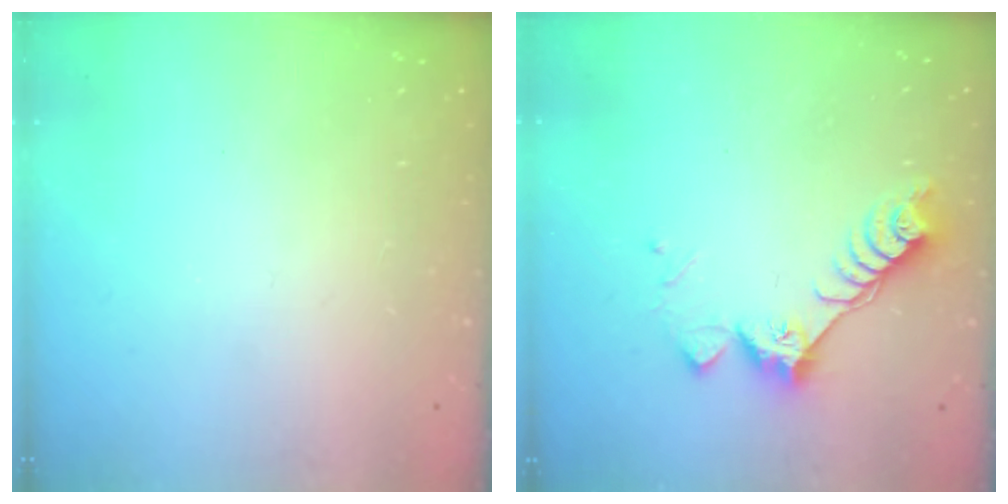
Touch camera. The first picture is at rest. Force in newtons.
{"total": 9.8, "press": 9.7, "slide": 1.1}